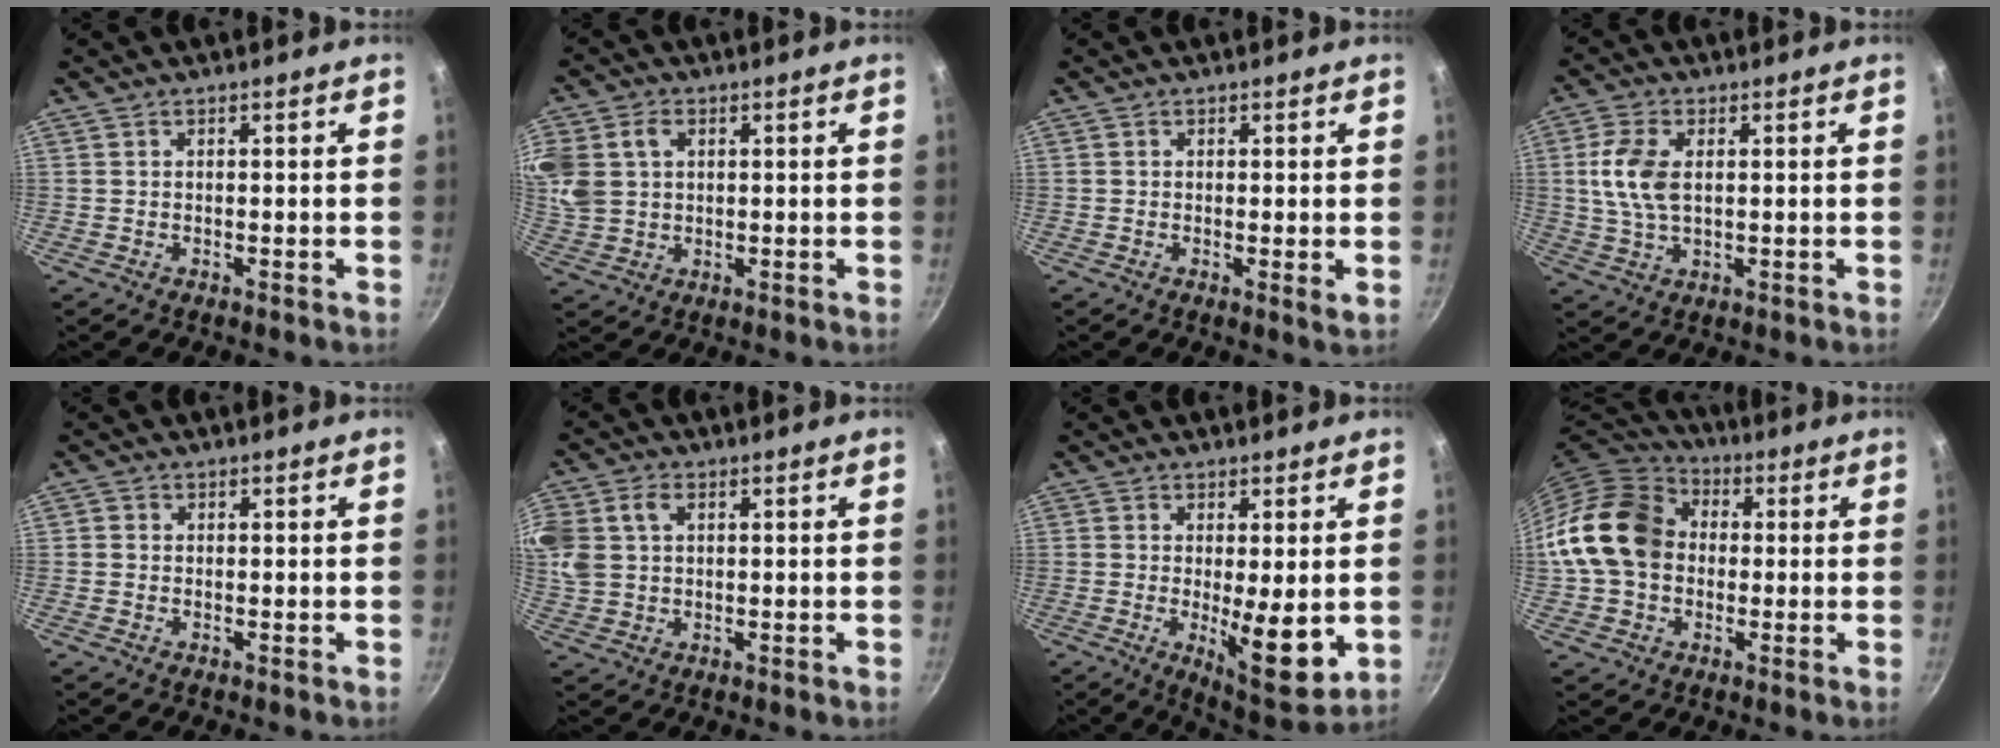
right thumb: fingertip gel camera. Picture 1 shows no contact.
{"total": 15.5, "force": [4.1, 12.2, 8.6], "torque": [-0.218, 0.031, 0.083]}
{"total": 1.4, "force": [0.2, 0.3, 1.4], "torque": [-0.022, -0.012, -0.003]}
{"total": 8.4, "force": [1.3, 4.9, 6.7], "torque": [-0.133, 0.003, 0.023]}
{"total": 1.1, "force": [0.0, 1.0, 0.3], "torque": [-0.002, 0.001, -0.004]}
{"total": 15.1, "force": [4.2, 11.6, 8.6], "torque": [-0.220, 0.038, 0.084]}
{"total": 10.2, "force": [-0.7, 3.2, 9.7], "torque": [-0.127, -0.026, 0.003]}
{"total": 16.7, "force": [0.7, 13.3, 10.1], "torque": [-0.169, 0.034, 0.002]}